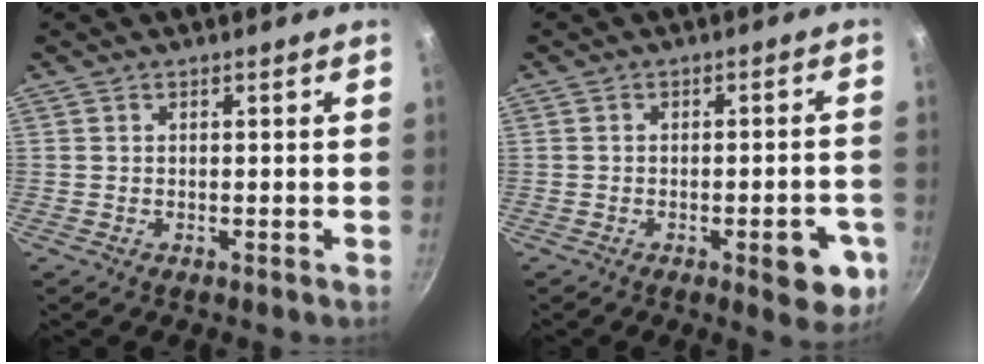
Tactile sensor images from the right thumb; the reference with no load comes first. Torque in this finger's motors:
{"motor_torque": [1.25, 0.84, -0.19, 0.08, 0.19]}